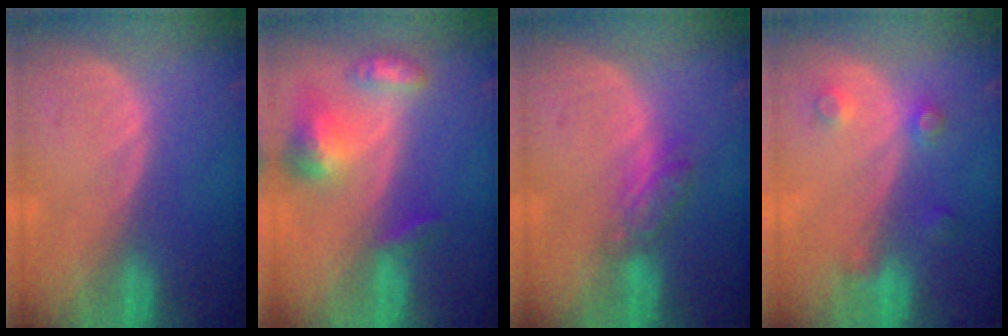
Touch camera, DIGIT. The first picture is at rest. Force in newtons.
{"total": 7.0, "press": 6.5, "slide": 2.6}
{"total": 4.2, "press": 4.1, "slide": 0.7}
{"total": 3.6, "press": 3.3, "slide": 1.4}